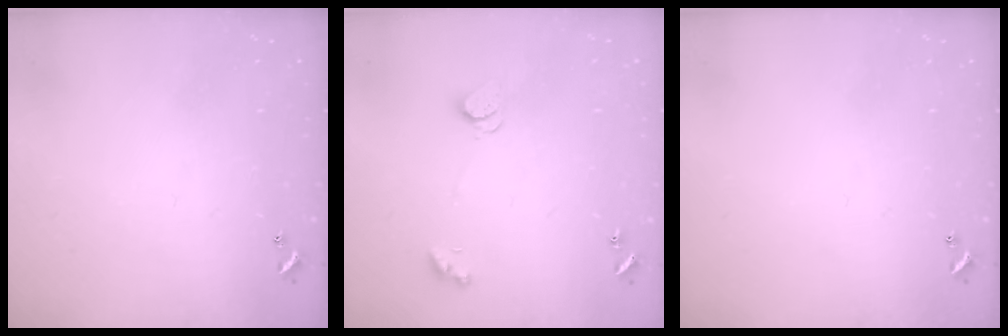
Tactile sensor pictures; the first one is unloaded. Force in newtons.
{"total": 2.5, "press": 2.4, "slide": 0.3}
{"total": 0.0}